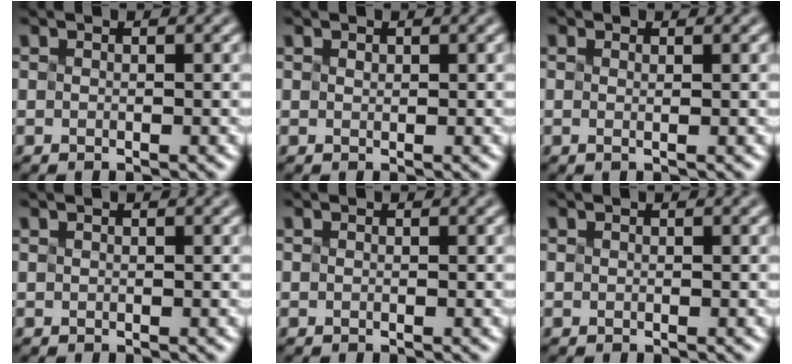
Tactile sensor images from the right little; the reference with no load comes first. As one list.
[{"total": 0.8, "force": [-0.1, -0.5, -0.6], "torque": [-0.002, -0.001, 0.016]}, {"total": 0.0}, {"total": 1.0, "force": [0.7, 0.5, 0.6], "torque": [-0.005, 0.012, 0.010]}, {"total": 0.0}, {"total": 0.0}]